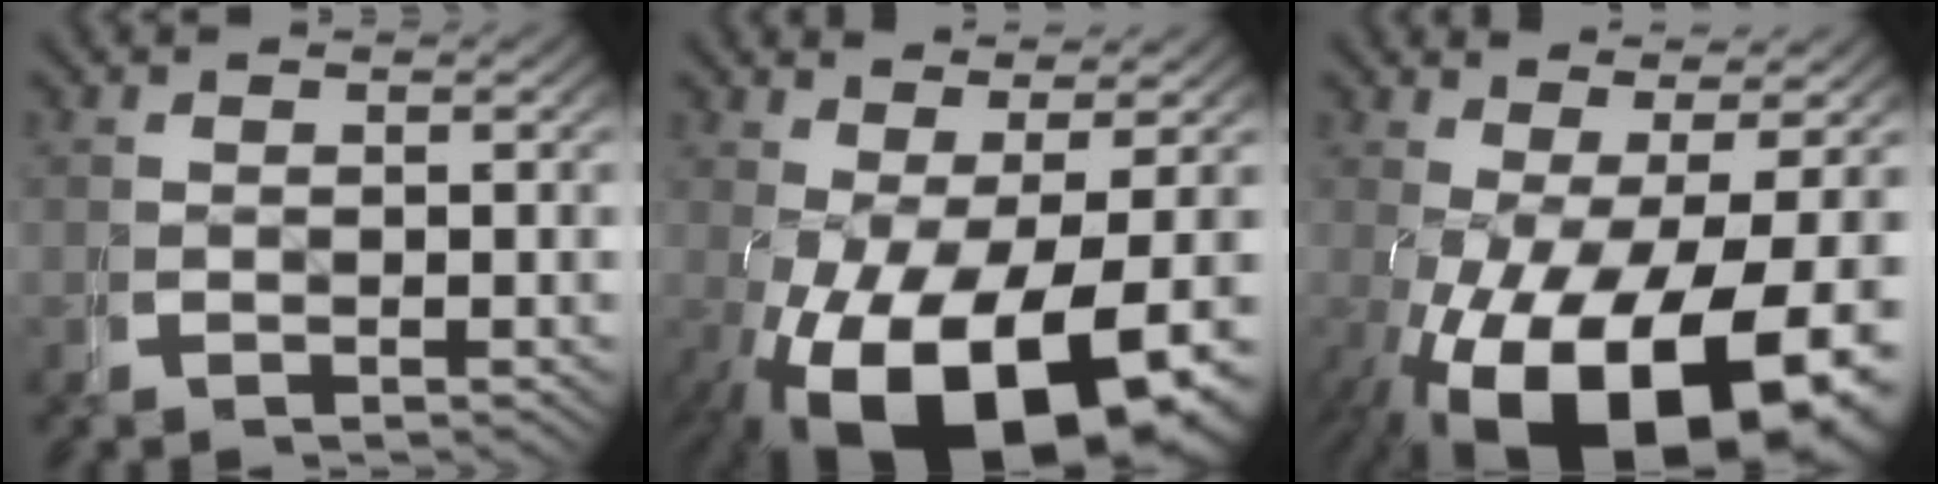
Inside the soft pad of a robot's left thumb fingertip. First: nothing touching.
{"total": 13.8, "force": [-4.0, 7.9, 10.6], "torque": [-0.194, -0.058, -0.025]}
{"total": 15.3, "force": [-4.7, 8.7, 11.7], "torque": [-0.205, -0.066, -0.031]}